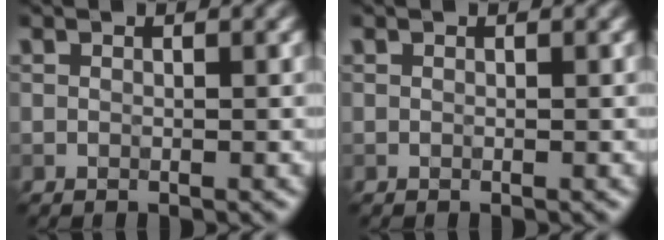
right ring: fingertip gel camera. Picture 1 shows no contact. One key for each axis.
{"total": 0.0}